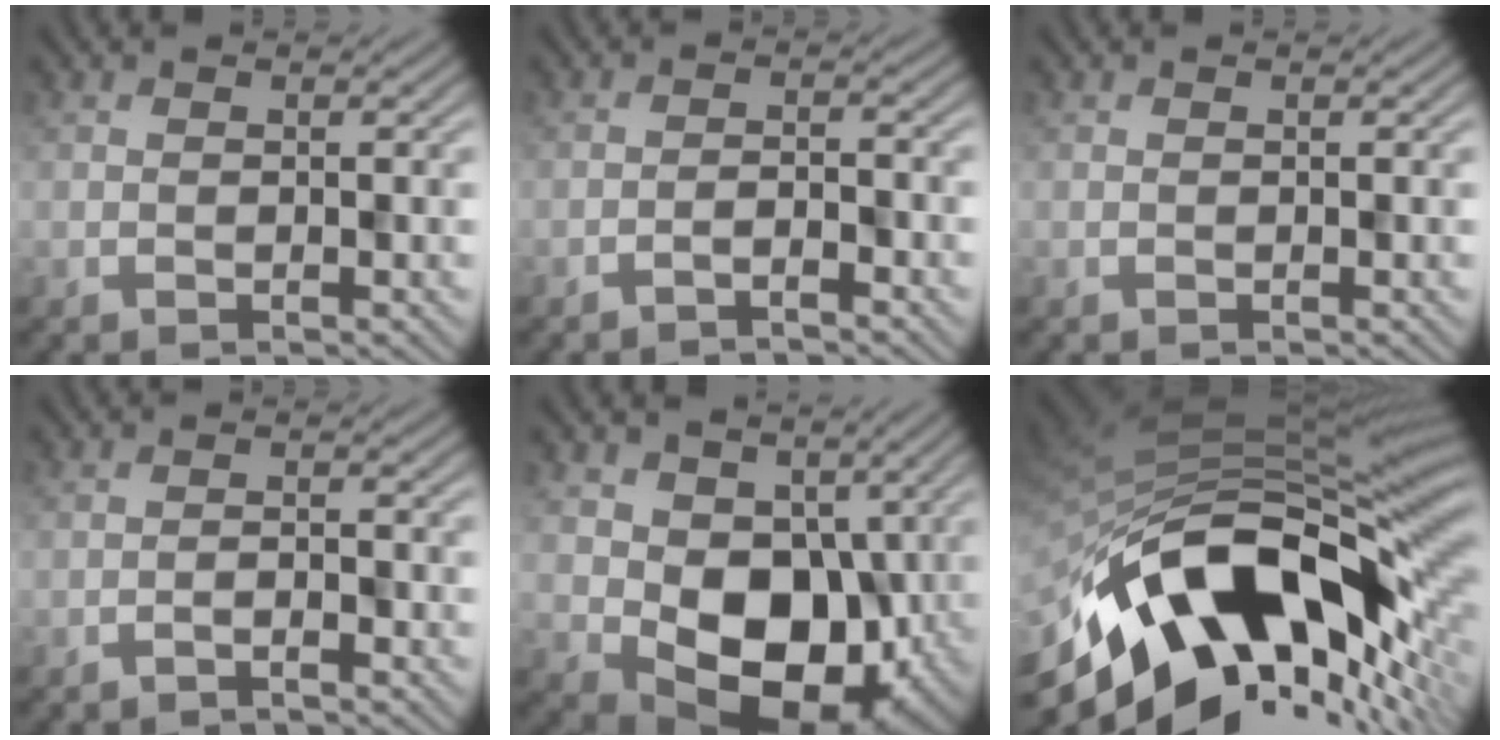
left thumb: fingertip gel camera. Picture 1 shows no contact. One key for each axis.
{"total": 1.6, "fx": -1.5, "fy": 0.1, "fz": 0.4, "tx": -0.006, "ty": 0.010, "tz": -0.032}
{"total": 0.0}
{"total": 1.3, "fx": -1.3, "fy": 0.1, "fz": 0.2, "tx": -0.001, "ty": 0.009, "tz": -0.027}
{"total": 11.6, "fx": 0.1, "fy": 8.7, "fz": 7.7, "tx": -0.141, "ty": -0.028, "tz": 0.007}
{"total": 17.7, "fx": -6.5, "fy": 10.0, "fz": 13.0, "tx": -0.239, "ty": -0.023, "tz": -0.110}